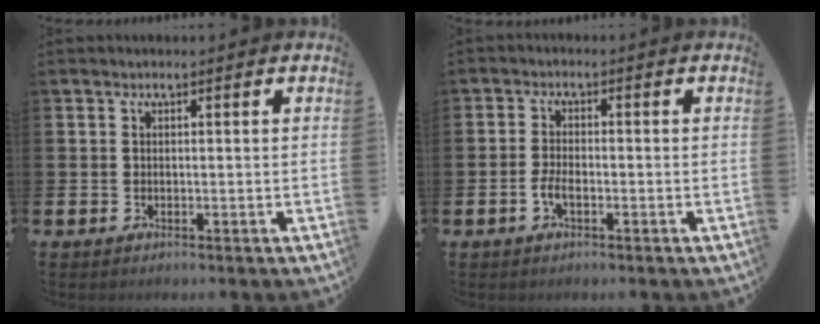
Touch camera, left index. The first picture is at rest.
{"total": 2.5, "force": [-0.9, 1.1, 2.0], "torque": [-0.030, 0.000, -0.019]}